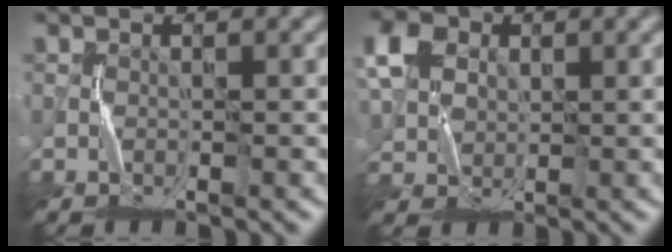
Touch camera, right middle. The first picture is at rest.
{"total": 4.4, "force": [2.0, 3.4, 1.9], "torque": [-0.050, 0.009, 0.036]}